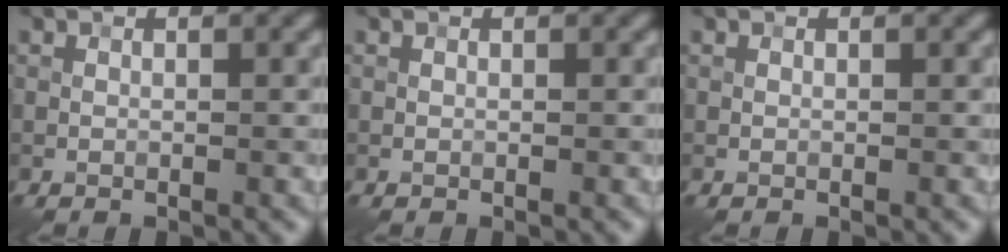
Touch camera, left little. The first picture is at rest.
{"total": 0.0}
{"total": 0.0}